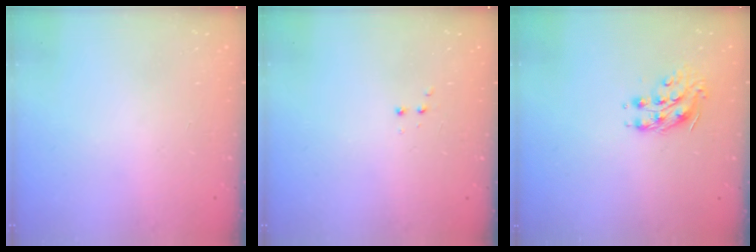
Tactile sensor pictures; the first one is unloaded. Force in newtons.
{"total": 2.8, "press": 2.8, "slide": 0.6}
{"total": 9.3, "press": 9.3, "slide": 0.2}